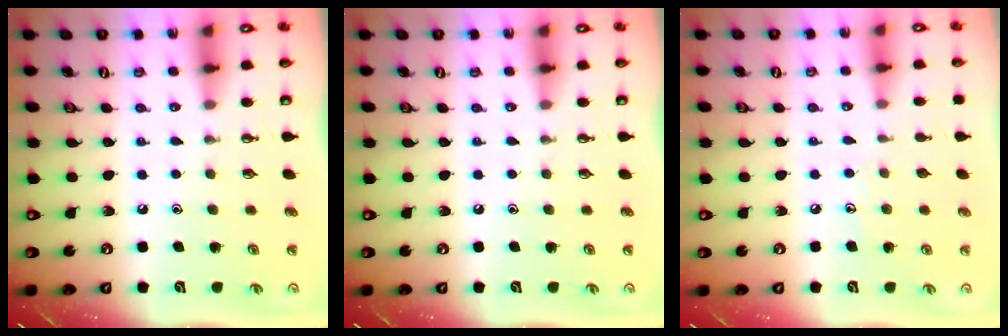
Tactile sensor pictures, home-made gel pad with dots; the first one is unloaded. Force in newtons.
{"total": 0.0}
{"total": 4.8, "press": 4.8, "slide": 0.5}